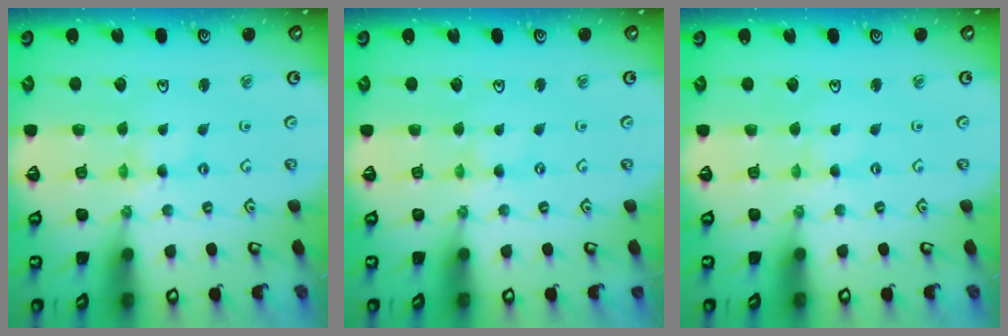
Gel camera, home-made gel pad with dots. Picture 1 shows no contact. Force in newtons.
{"total": 0.0}
{"total": 0.0}